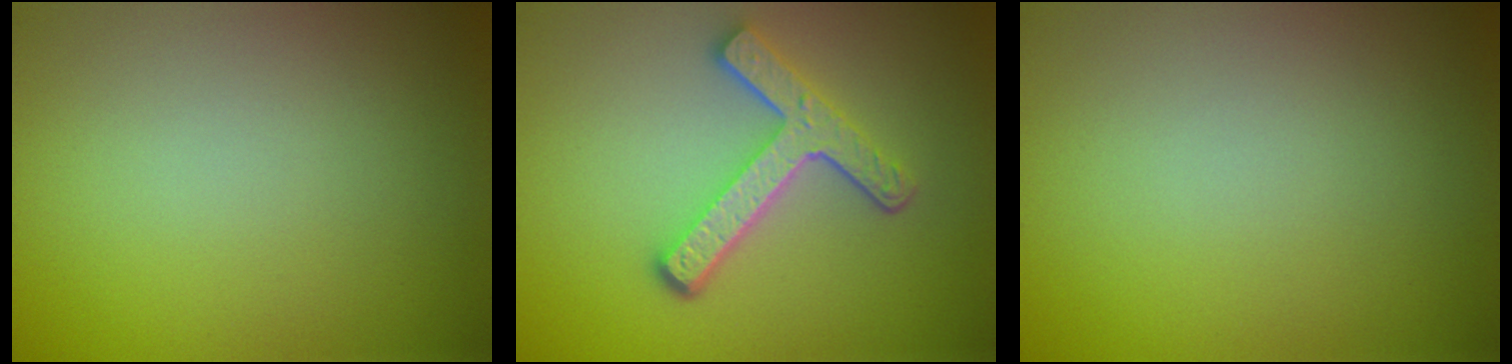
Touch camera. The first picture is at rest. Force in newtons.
{"total": 4.7, "press": 3.4, "slide": 3.2}
{"total": 0.0}